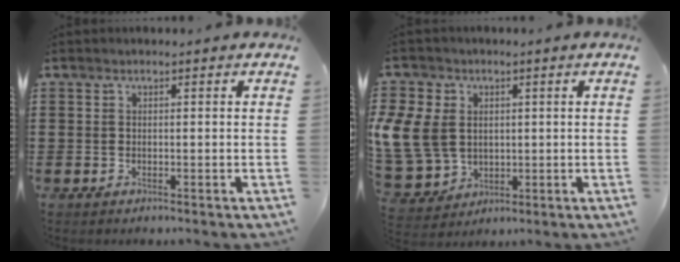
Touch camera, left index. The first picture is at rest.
{"total": 9.0, "force": [1.4, 7.6, 4.6], "torque": [-0.145, 0.017, 0.025]}